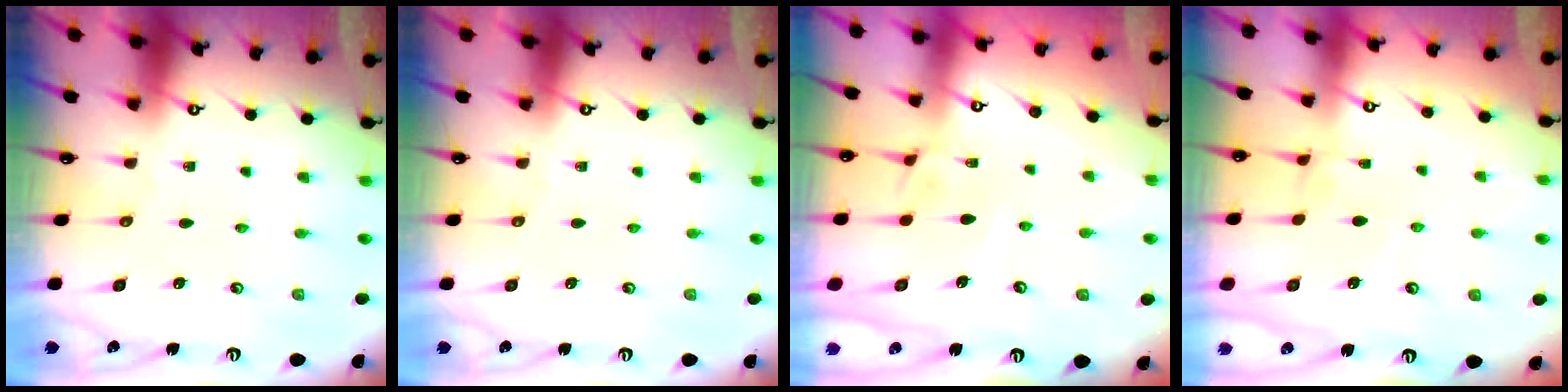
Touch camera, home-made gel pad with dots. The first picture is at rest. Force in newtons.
{"total": 0.0}
{"total": 1.3, "press": 1.0, "slide": 0.8}
{"total": 2.8, "press": 2.7, "slide": 0.4}